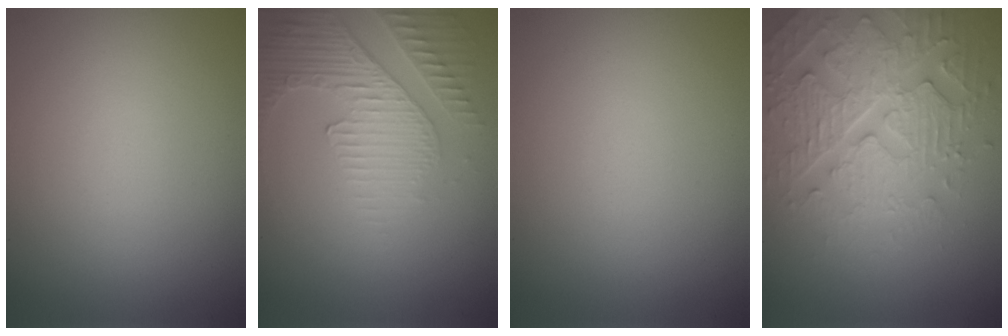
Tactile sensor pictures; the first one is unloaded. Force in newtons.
{"total": 4.2, "press": 3.0, "slide": 2.9}
{"total": 0.0}
{"total": 5.0, "press": 4.9, "slide": 1.1}